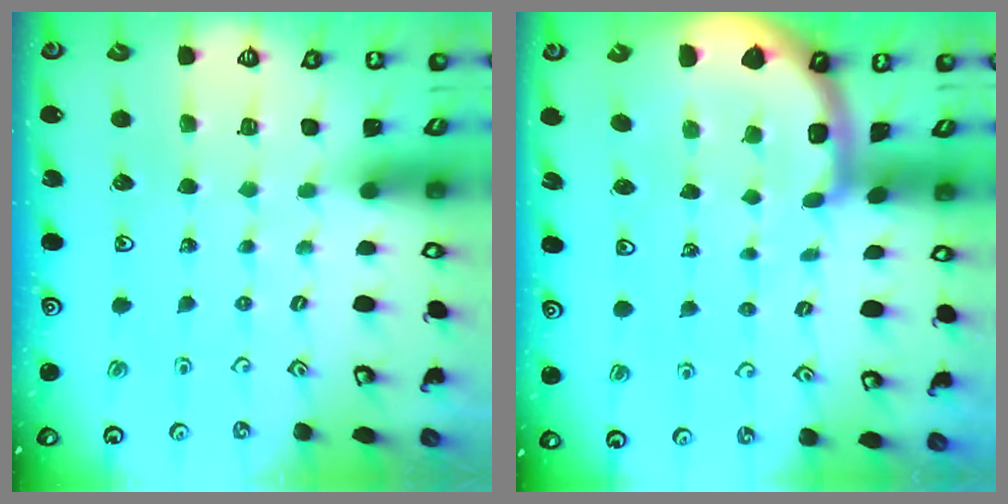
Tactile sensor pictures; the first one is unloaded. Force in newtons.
{"total": 4.5, "press": 4.4, "slide": 0.8}